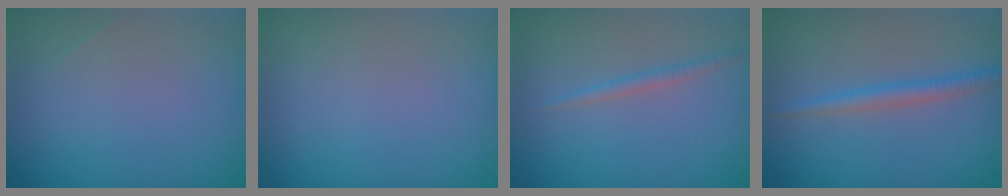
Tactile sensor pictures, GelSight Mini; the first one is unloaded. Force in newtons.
{"total": 0.0}
{"total": 1.1, "press": 1.1, "slide": 0.1}
{"total": 2.0, "press": 2.0, "slide": 0.1}